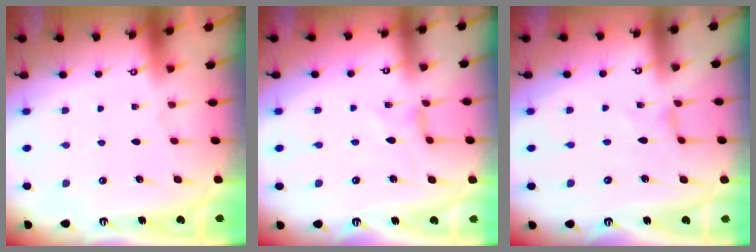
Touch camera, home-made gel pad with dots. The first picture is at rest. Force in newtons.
{"total": 1.8, "press": 1.7, "slide": 0.4}
{"total": 0.0}